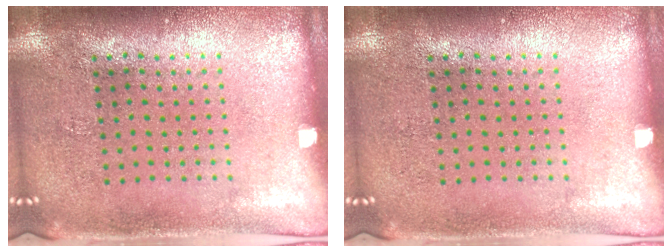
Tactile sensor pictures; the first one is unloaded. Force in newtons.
{"total": 0.0}